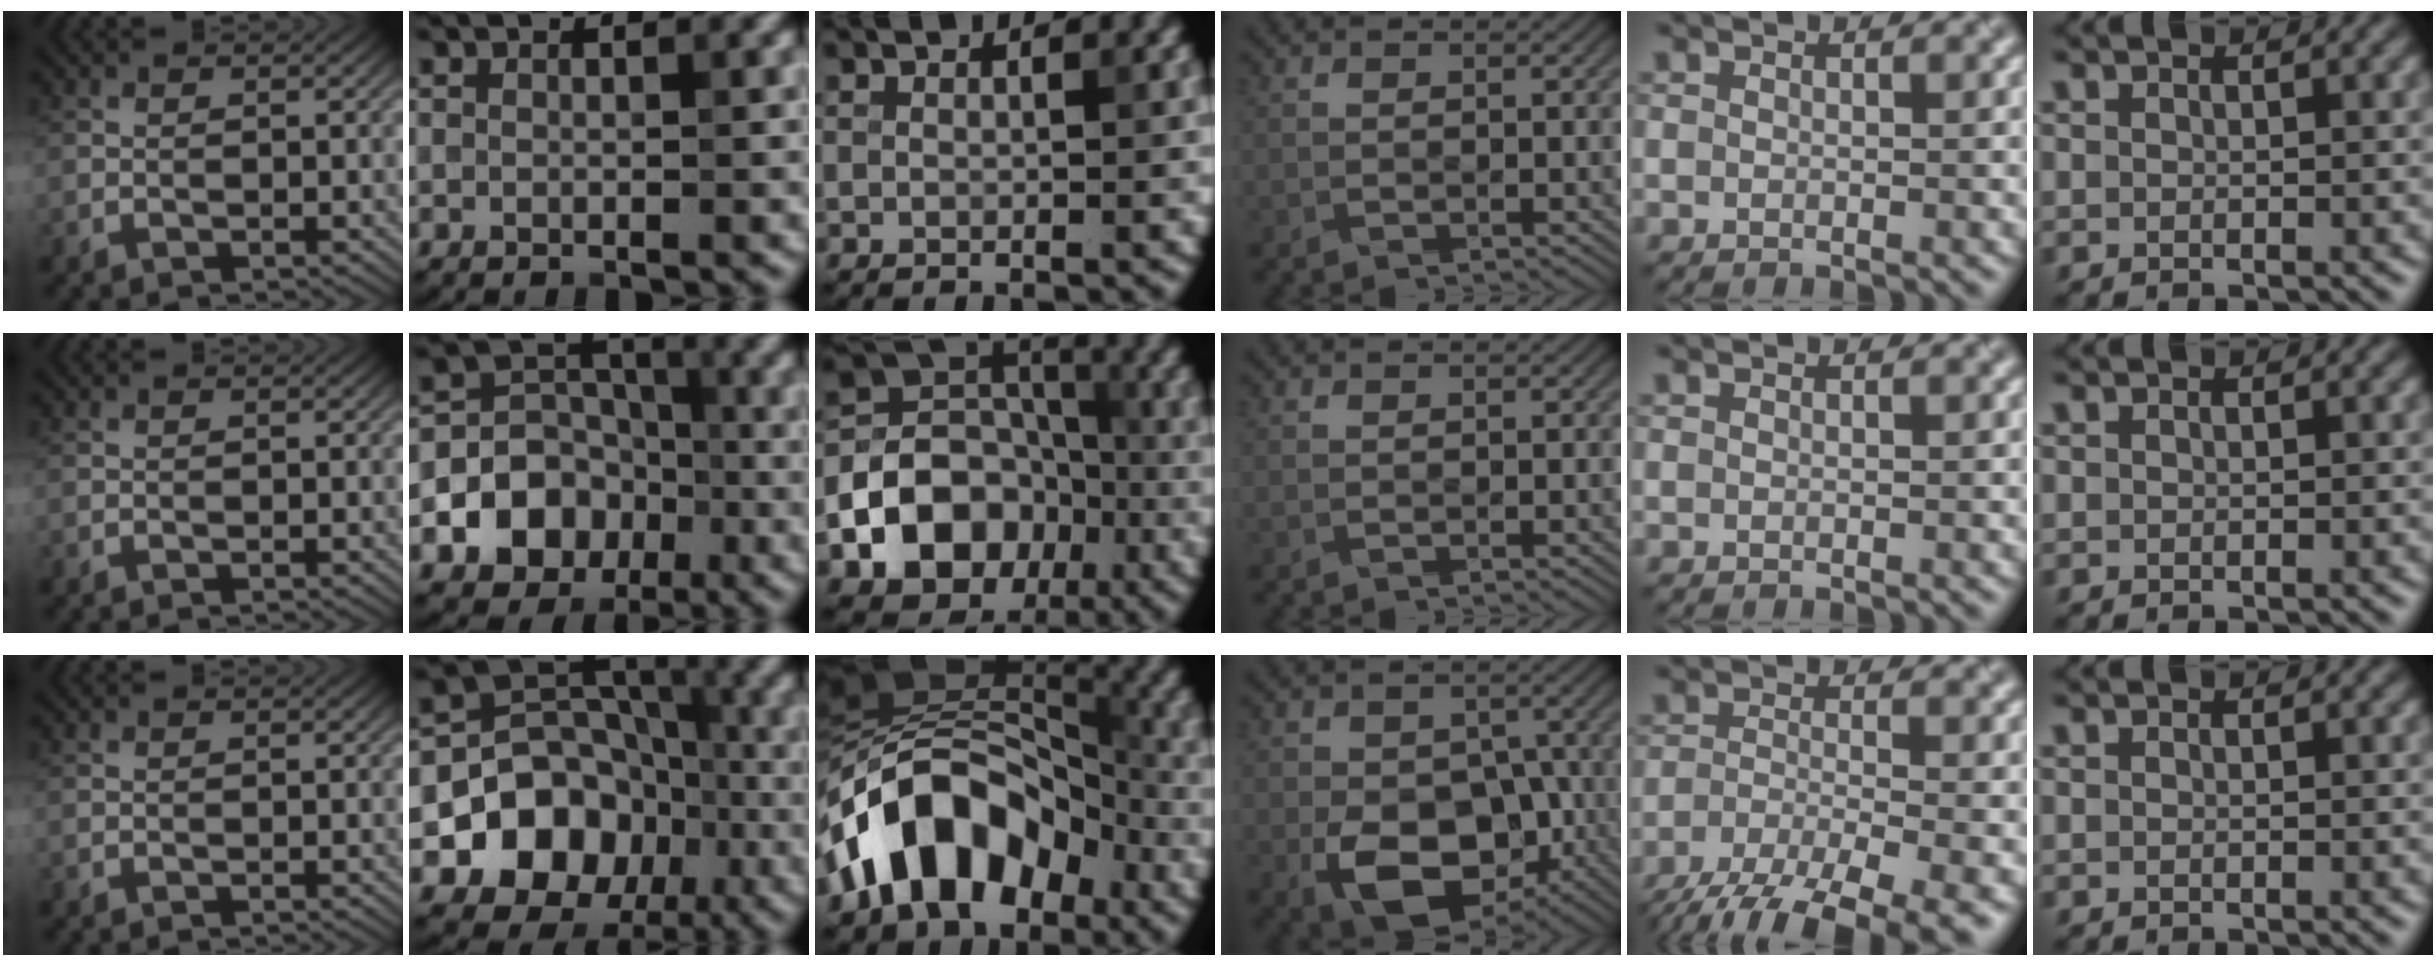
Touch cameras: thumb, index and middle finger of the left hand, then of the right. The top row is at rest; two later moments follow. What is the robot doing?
{"motion": "fold", "object": "origami paper"}